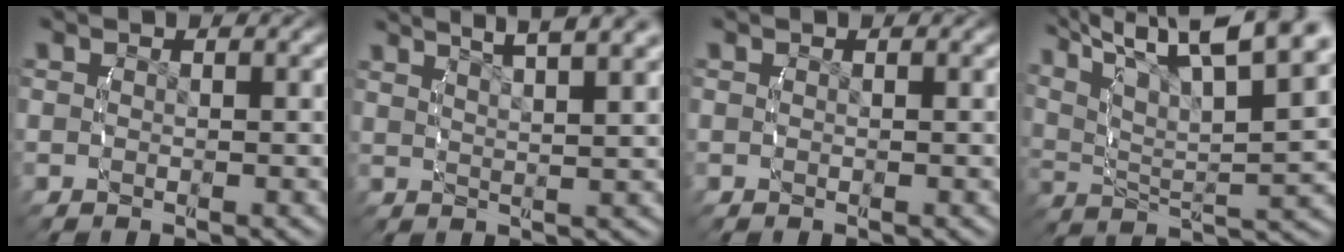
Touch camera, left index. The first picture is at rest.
{"total": 6.9, "force": [5.1, 2.1, 4.2], "torque": [-0.063, 0.015, 0.072]}
{"total": 0.0}
{"total": 12.1, "force": [5.9, 6.0, 8.7], "torque": [-0.142, 0.007, 0.082]}